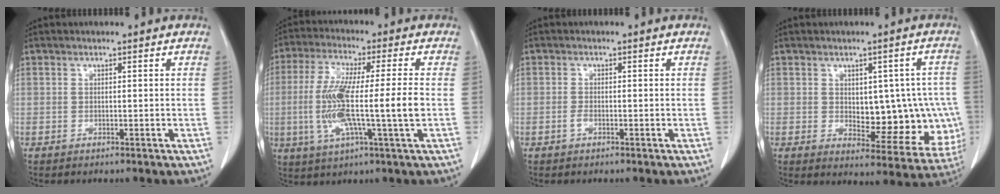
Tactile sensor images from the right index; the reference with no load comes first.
{"total": 13.2, "force": [-1.4, 0.3, 13.2], "torque": [-0.260, -0.005, -0.032]}
{"total": 0.9, "force": [-0.5, 0.3, 0.7], "torque": [-0.015, 0.001, -0.009]}
{"total": 12.5, "force": [-0.5, 6.4, 10.7], "torque": [-0.120, 0.013, 0.013]}